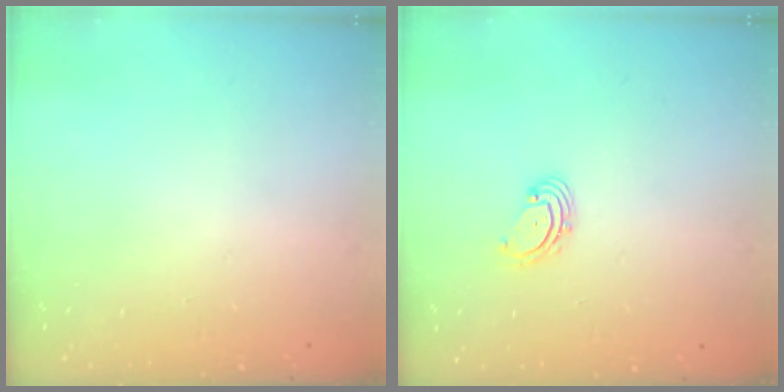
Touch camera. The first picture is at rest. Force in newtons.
{"total": 1.8, "press": 1.7, "slide": 0.7}